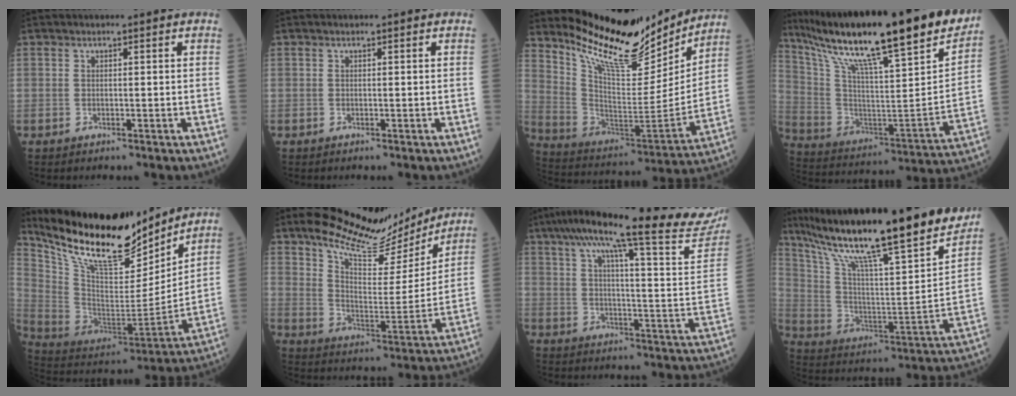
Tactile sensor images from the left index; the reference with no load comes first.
{"total": 0.0}
{"total": 18.1, "force": [16.1, 4.0, 7.1], "torque": [-0.135, -0.042, 0.268]}
{"total": 31.9, "force": [25.0, 1.6, 19.8], "torque": [-0.347, -0.045, 0.378]}
{"total": 21.7, "force": [18.4, 5.0, 10.4], "torque": [-0.199, -0.020, 0.319]}
{"total": 15.8, "force": [14.3, 3.4, 5.9], "torque": [-0.103, -0.018, 0.217]}
{"total": 27.2, "force": [22.8, 1.2, 14.8], "torque": [-0.229, -0.038, 0.290]}
{"total": 30.7, "force": [24.2, 1.6, 18.9], "torque": [-0.328, -0.034, 0.365]}